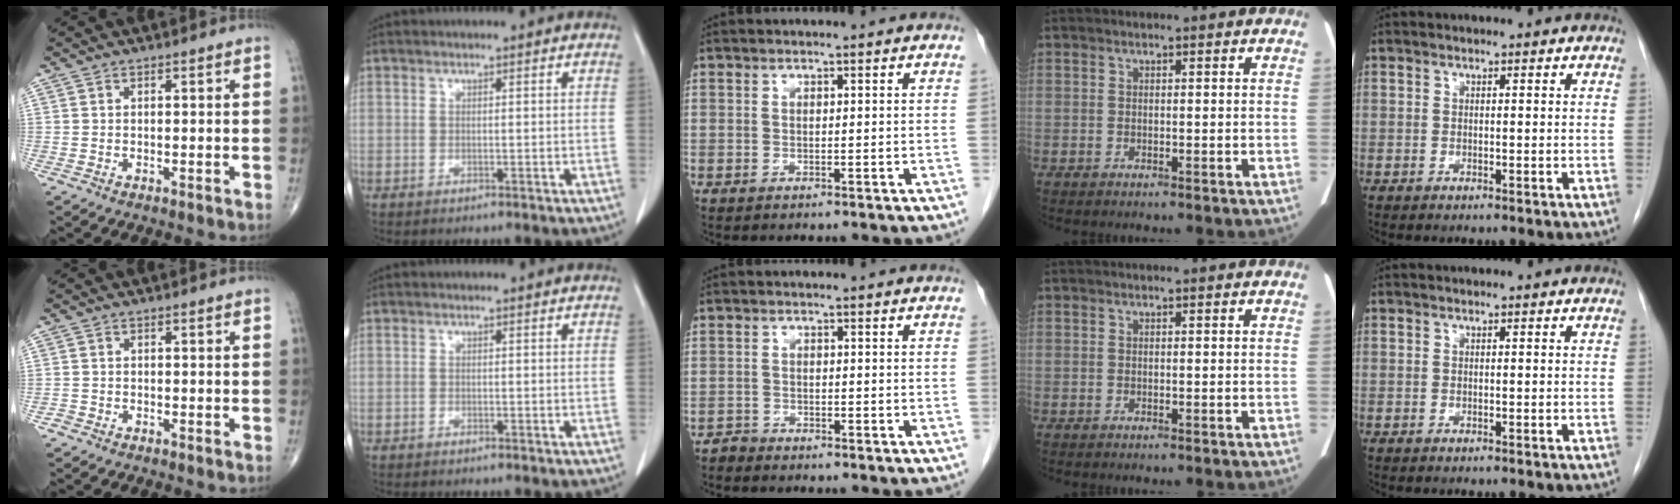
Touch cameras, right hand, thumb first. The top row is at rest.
{"thumb": {"total": 0.8, "force": [-0.6, 0.5, 0.0], "torque": [0.001, 0.002, -0.018]}, "middle": {"total": 1.1, "force": [-1.0, 0.2, -0.4], "torque": [0.009, -0.002, -0.021]}}